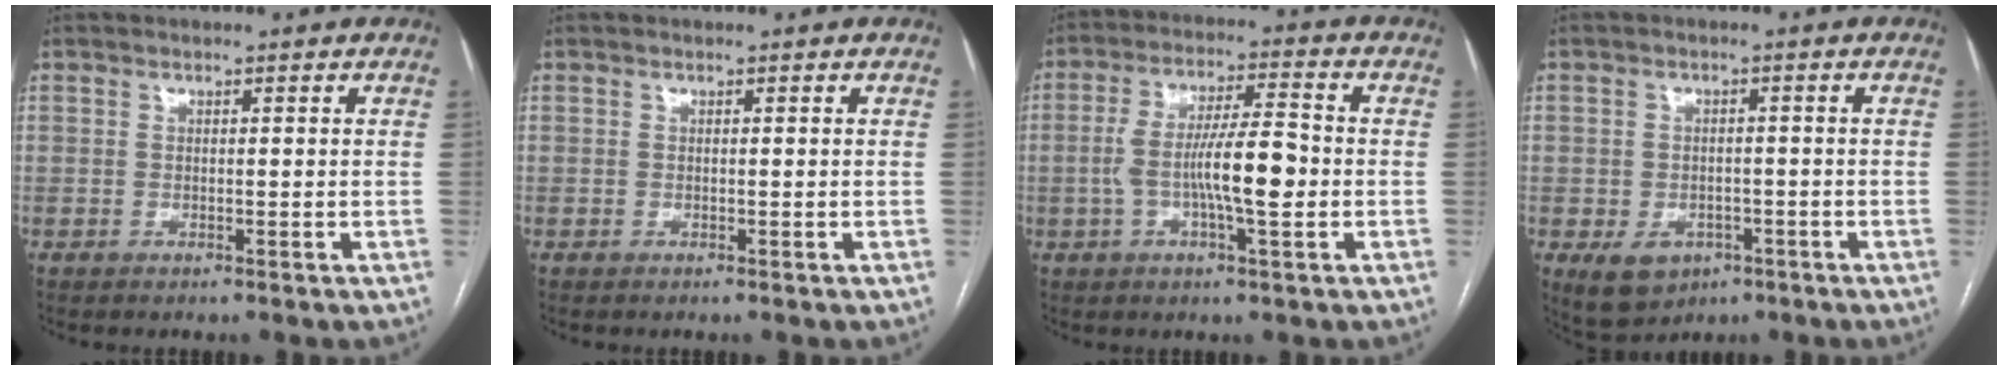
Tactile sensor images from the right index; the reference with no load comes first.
{"total": 0.0}
{"total": 10.2, "force": [-1.6, 1.3, 10.0], "torque": [-0.184, 0.011, -0.032]}
{"total": 6.0, "force": [-2.6, 4.8, 2.6], "torque": [-0.042, 0.002, -0.025]}